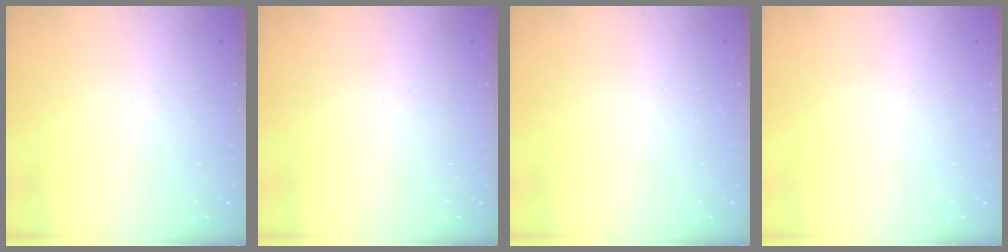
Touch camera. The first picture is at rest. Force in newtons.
{"total": 0.0}
{"total": 0.0}
{"total": 0.0}